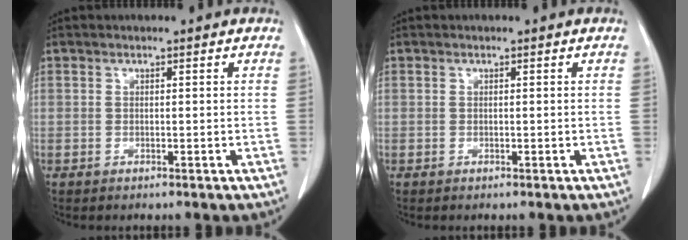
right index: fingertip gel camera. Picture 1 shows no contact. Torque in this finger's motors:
{"motor_torque": [0.00, 0.00, 0.00, 0.00]}